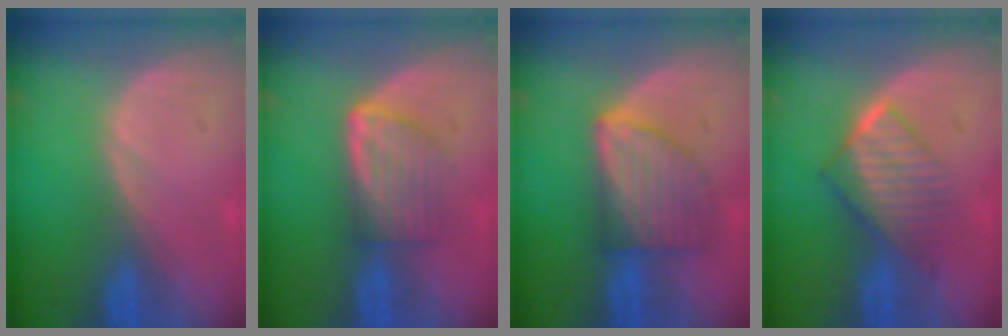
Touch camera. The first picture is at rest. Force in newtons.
{"total": 5.8, "press": 5.3, "slide": 2.4}
{"total": 6.8, "press": 6.8, "slide": 0.1}
{"total": 6.7, "press": 6.1, "slide": 2.9}